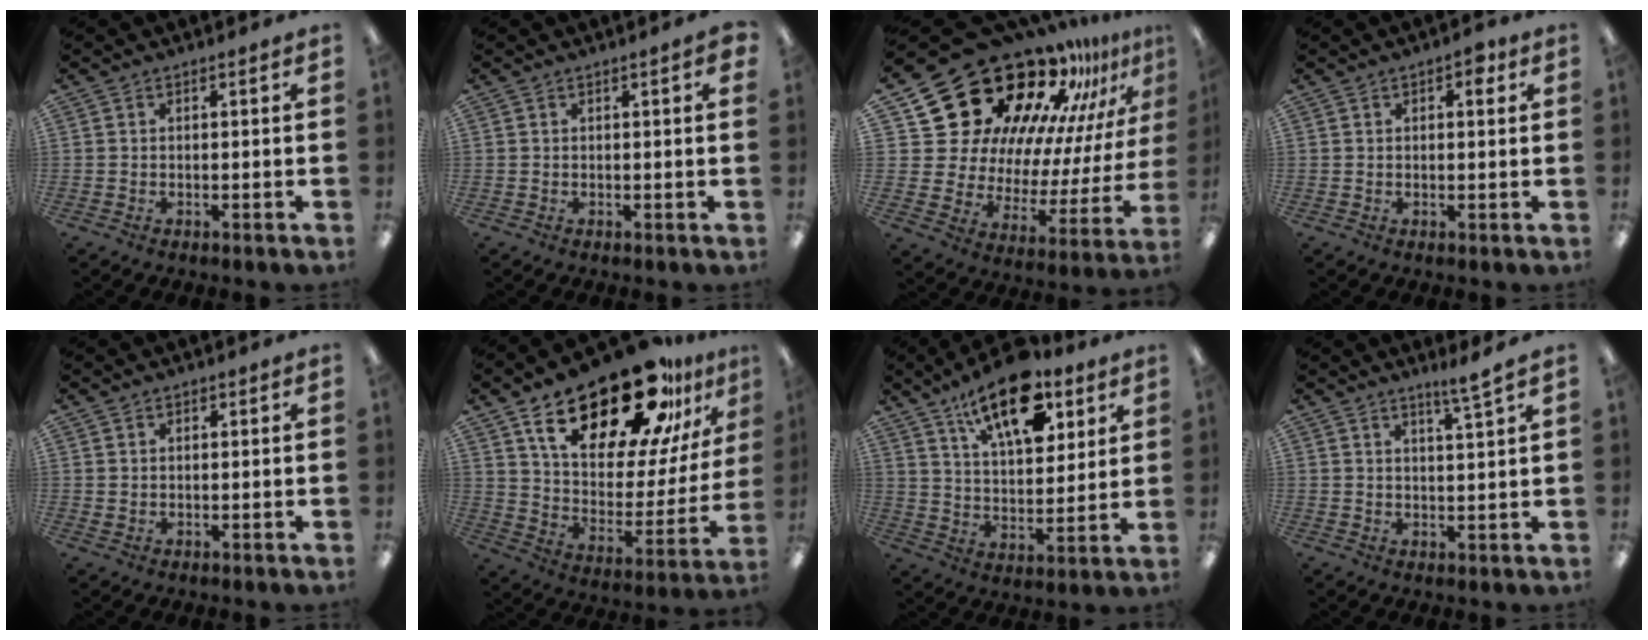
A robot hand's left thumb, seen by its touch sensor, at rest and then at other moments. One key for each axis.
{"total": 1.2, "fx": 0.5, "fy": 0.1, "fz": 1.0, "tx": -0.014, "ty": -0.003, "tz": 0.007}
{"total": 26.0, "fx": 19.3, "fy": 14.4, "fz": 10.0, "tx": -0.139, "ty": -0.155, "tz": 0.363}
{"total": 3.1, "fx": 1.4, "fy": 1.6, "fz": 2.2, "tx": -0.022, "ty": -0.003, "tz": 0.018}
{"total": 1.1, "fx": 0.7, "fy": 0.9, "fz": 0.1, "tx": 0.005, "ty": -0.001, "tz": 0.010}
{"total": 27.2, "fx": 18.9, "fy": 10.2, "fz": 16.6, "tx": -0.258, "ty": -0.119, "tz": 0.316}
{"total": 17.4, "fx": 11.1, "fy": 8.2, "fz": 10.7, "tx": -0.158, "ty": -0.054, "tz": 0.186}
{"total": 3.6, "fx": 3.0, "fy": -0.4, "fz": 1.9, "tx": -0.037, "ty": -0.014, "tz": 0.051}